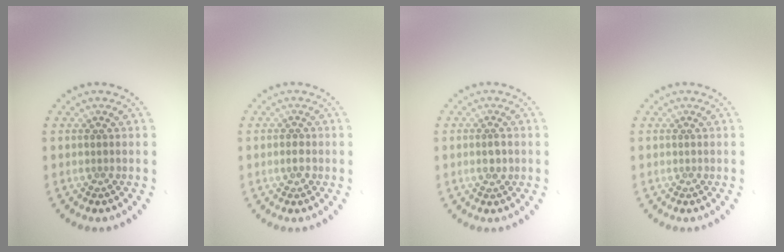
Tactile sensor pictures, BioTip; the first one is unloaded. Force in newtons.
{"total": 1.1, "press": 1.1, "slide": 0.4}
{"total": 1.2, "press": 1.2, "slide": 0.4}
{"total": 0.0}